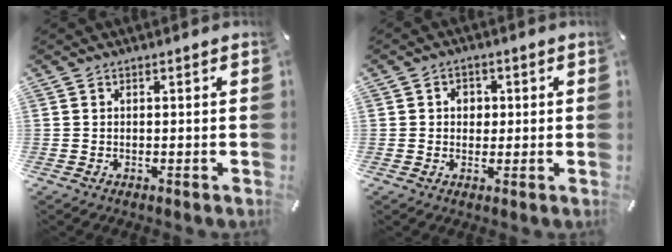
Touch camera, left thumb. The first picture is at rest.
{"total": 3.3, "force": [0.1, 3.0, 1.3], "torque": [-0.007, -0.001, -0.008]}